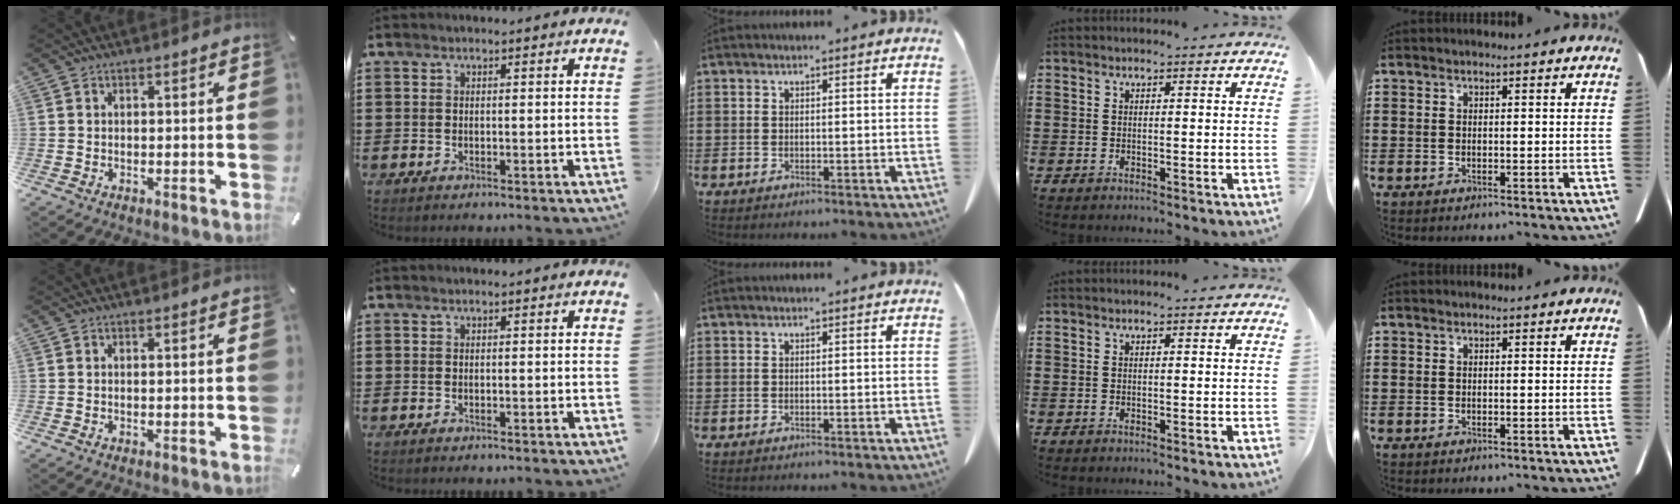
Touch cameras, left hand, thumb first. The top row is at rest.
{}